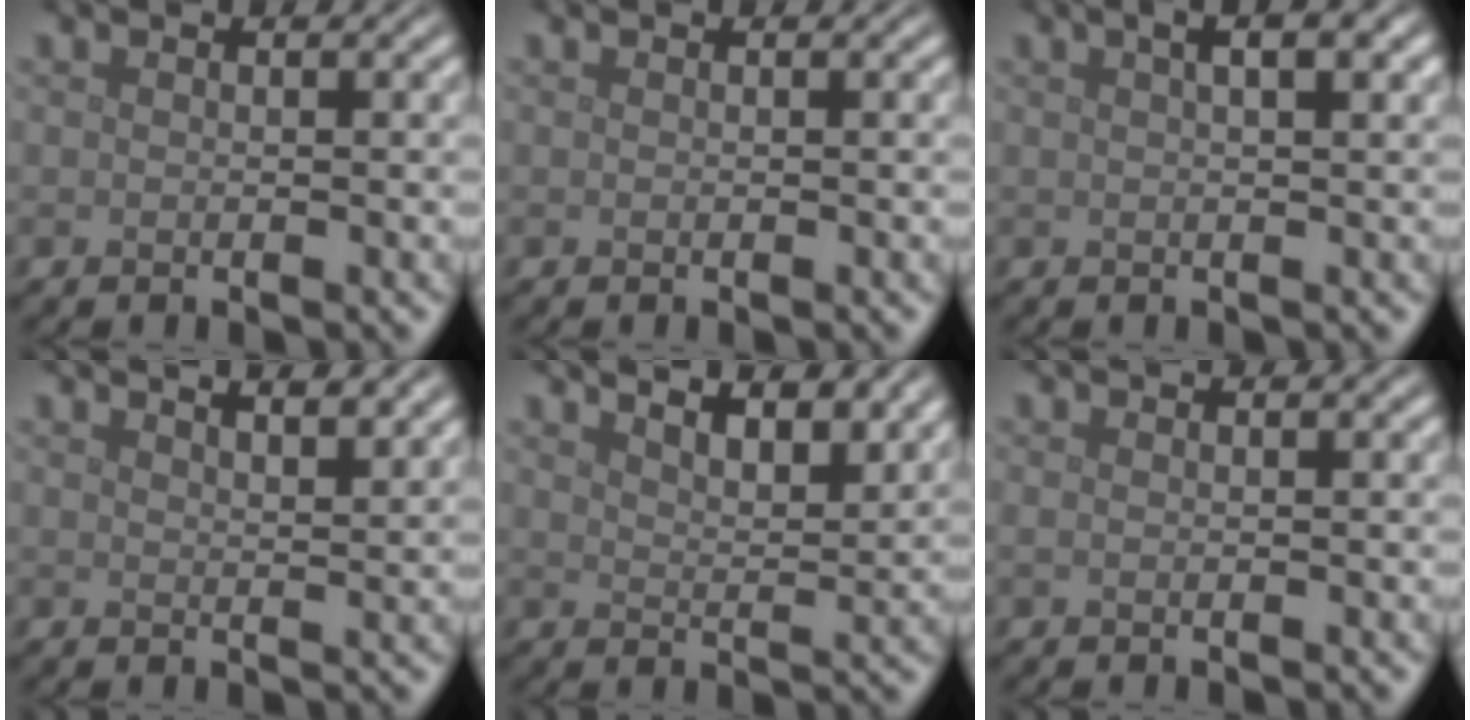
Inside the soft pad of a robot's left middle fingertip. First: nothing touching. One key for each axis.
{"total": 0.0}
{"total": 4.9, "fx": 2.3, "fy": 2.0, "fz": 3.8, "tx": -0.026, "ty": 0.023, "tz": 0.007}
{"total": 5.6, "fx": 4.1, "fy": 2.0, "fz": 3.3, "tx": -0.016, "ty": 0.029, "tz": 0.025}
{"total": 7.2, "fx": 5.6, "fy": 2.2, "fz": 3.9, "tx": -0.027, "ty": 0.016, "tz": 0.050}
{"total": 0.8, "fx": 0.3, "fy": 0.3, "fz": 0.6, "tx": -0.008, "ty": 0.004, "tz": -0.002}